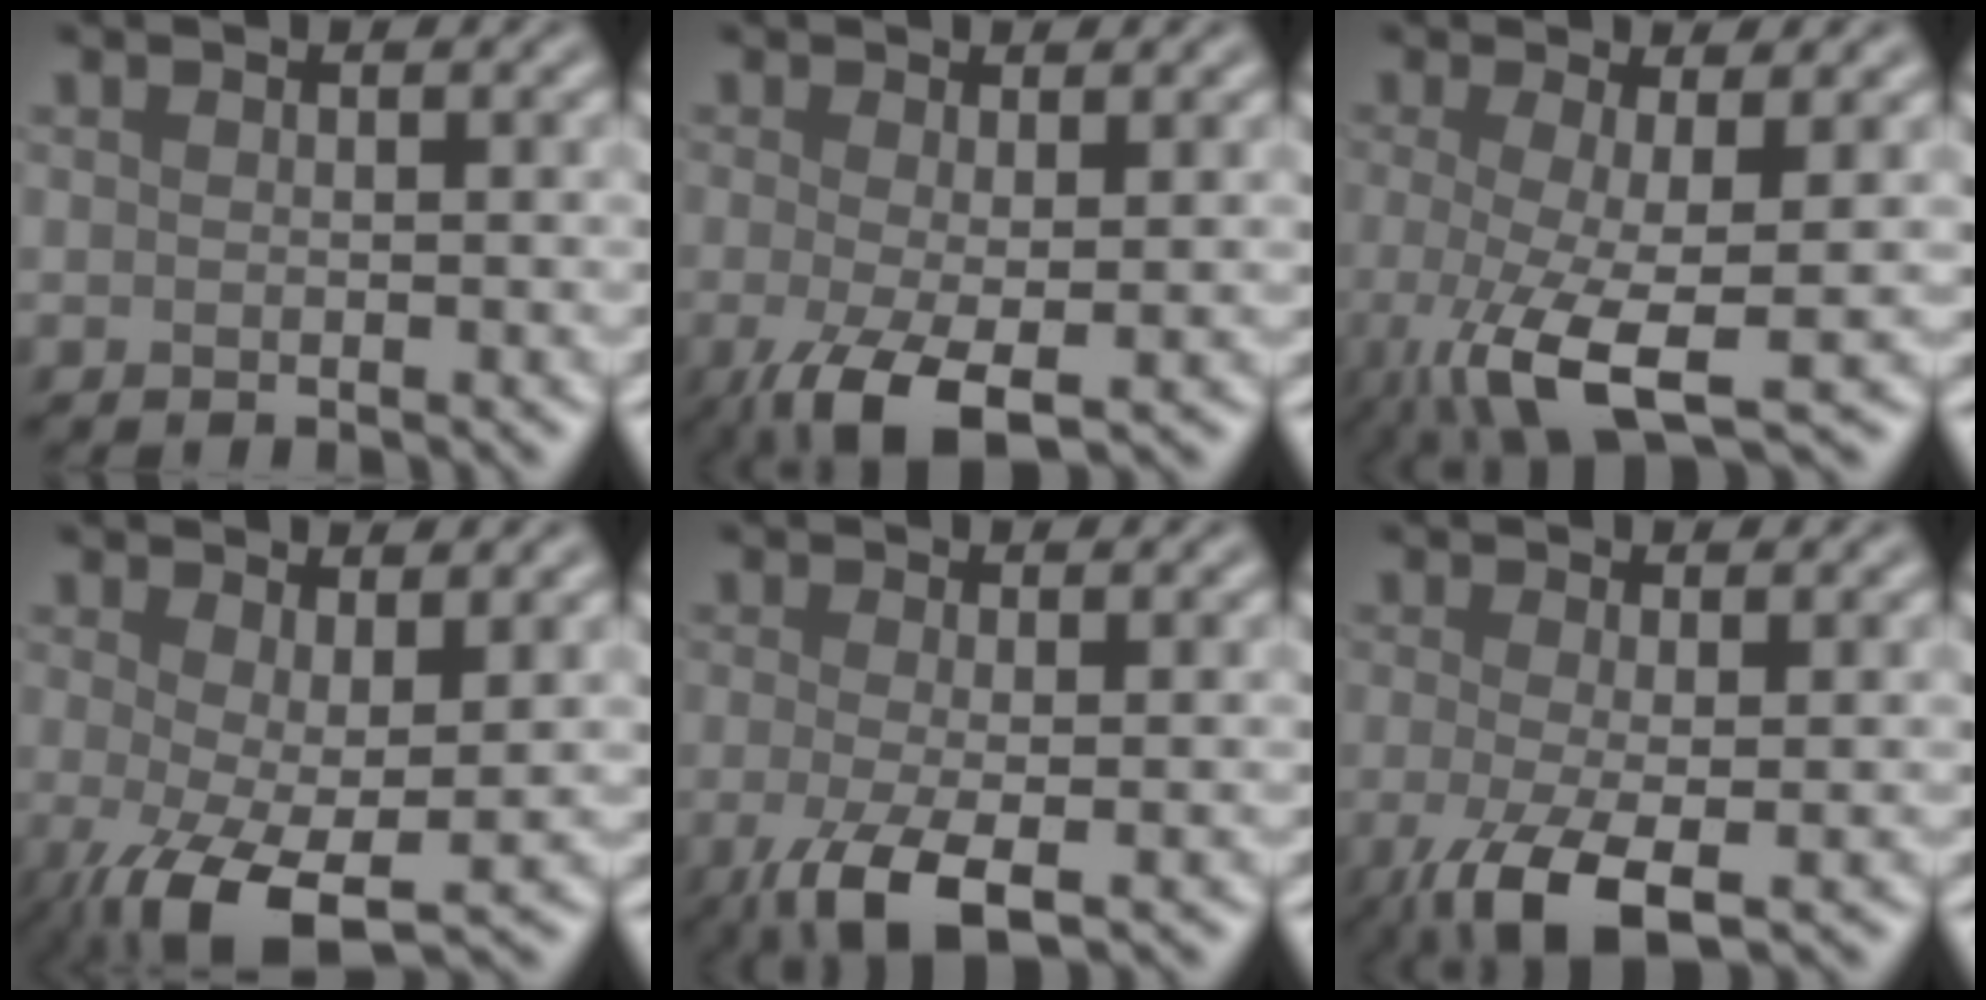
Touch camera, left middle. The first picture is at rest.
{"total": 4.2, "force": [-1.8, 0.8, 3.7], "torque": [-0.082, -0.009, -0.021]}
{"total": 6.6, "force": [-1.9, 1.4, 6.2], "torque": [-0.119, -0.011, -0.024]}
{"total": 5.5, "force": [-1.5, 1.6, 5.0], "torque": [-0.106, -0.008, -0.013]}
{"total": 4.4, "force": [-2.2, 0.9, 3.7], "torque": [-0.079, -0.004, -0.033]}
{"total": 5.0, "force": [-2.4, 1.1, 4.2], "torque": [-0.090, -0.008, -0.035]}